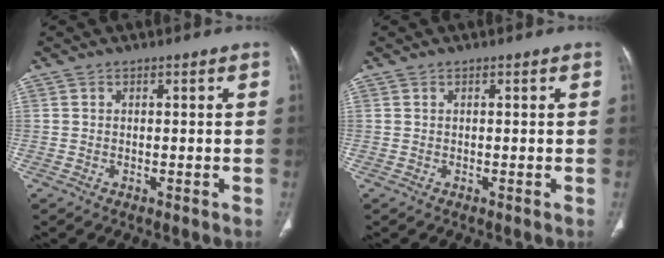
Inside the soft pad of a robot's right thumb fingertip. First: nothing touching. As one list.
[{"total": 0.0}]